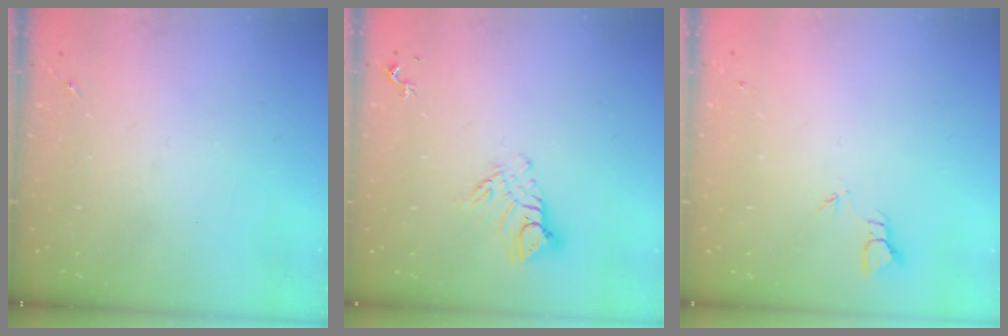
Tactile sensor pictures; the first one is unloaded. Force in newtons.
{"total": 8.7, "press": 8.6, "slide": 0.9}
{"total": 1.9, "press": 1.9, "slide": 0.1}